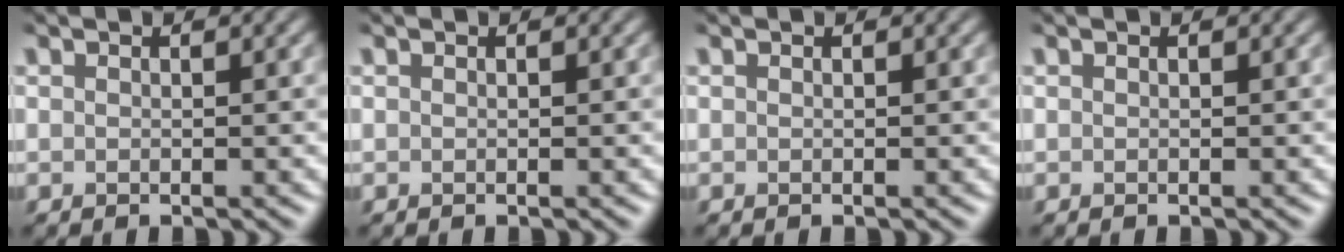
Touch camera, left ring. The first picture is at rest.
{"total": 0.0}
{"total": 0.0}
{"total": 0.0}